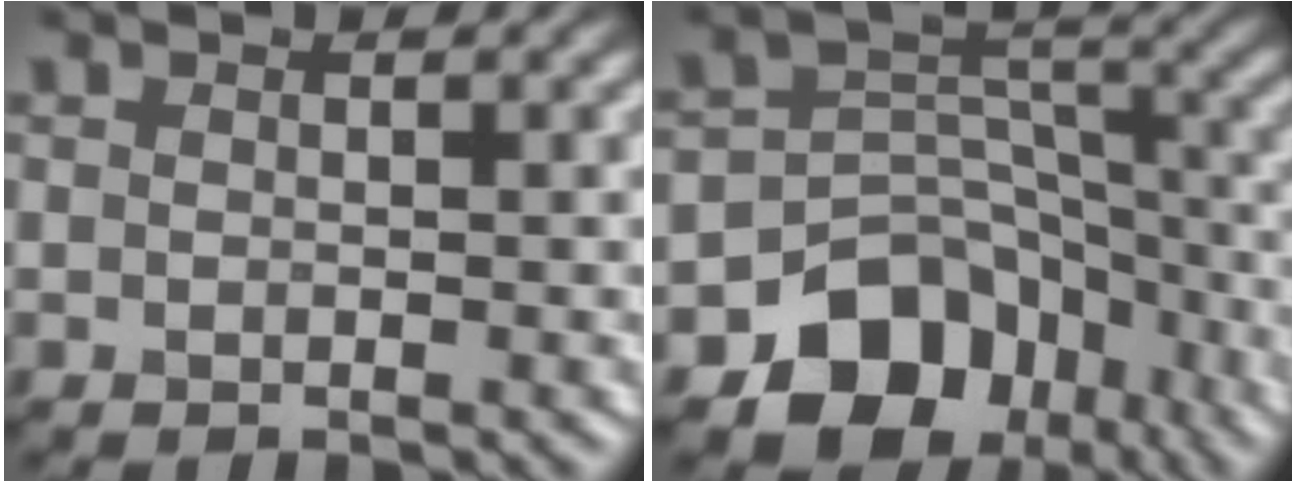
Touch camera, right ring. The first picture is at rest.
{"total": 9.8, "force": [-5.8, 7.0, 3.7], "torque": [-0.042, -0.008, -0.095]}